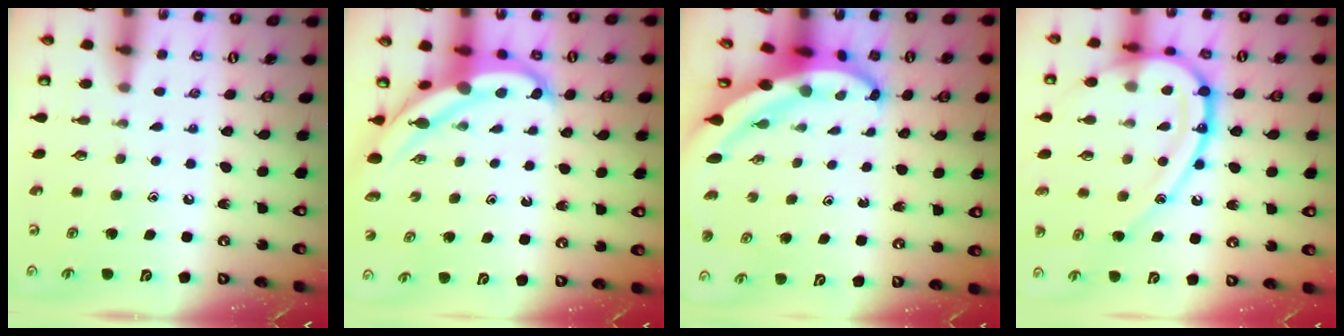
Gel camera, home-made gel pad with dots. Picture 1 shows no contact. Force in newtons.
{"total": 6.4, "press": 6.3, "slide": 0.8}
{"total": 7.8, "press": 7.8, "slide": 0.5}
{"total": 23.4, "press": 23.3, "slide": 2.2}